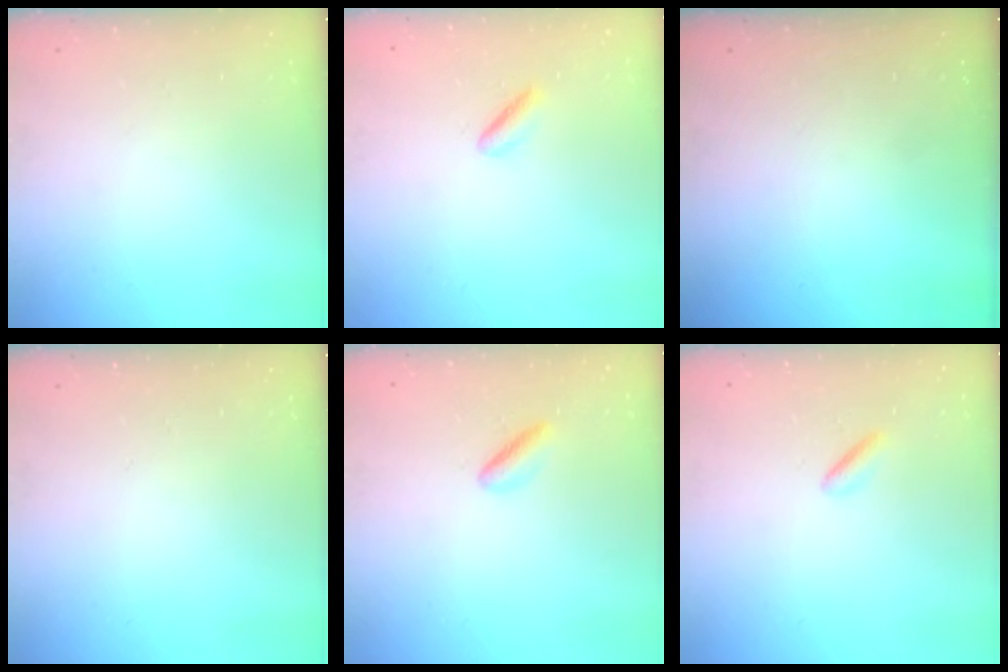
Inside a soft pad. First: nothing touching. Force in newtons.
{"total": 1.7, "press": 1.3, "slide": 1.1}
{"total": 0.0}
{"total": 0.0}
{"total": 2.9, "press": 2.9, "slide": 0.4}
{"total": 1.6, "press": 1.5, "slide": 0.6}